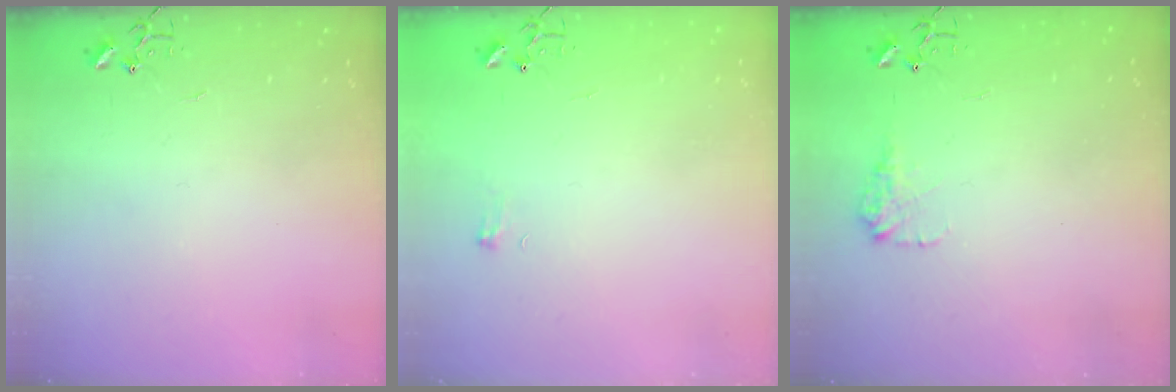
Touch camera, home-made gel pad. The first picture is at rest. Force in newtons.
{"total": 4.7, "press": 4.7, "slide": 0.5}
{"total": 9.6, "press": 9.6, "slide": 0.3}